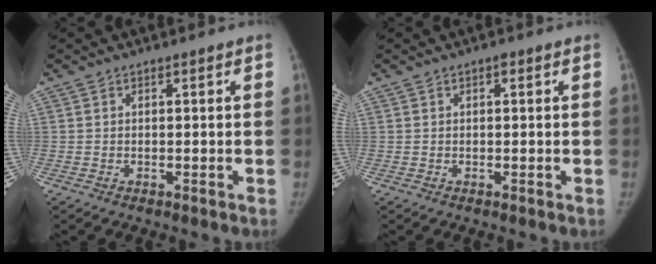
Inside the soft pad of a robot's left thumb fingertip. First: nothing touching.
{"total": 0.7, "force": [0.2, 0.4, 0.5], "torque": [-0.004, 0.002, 0.001]}